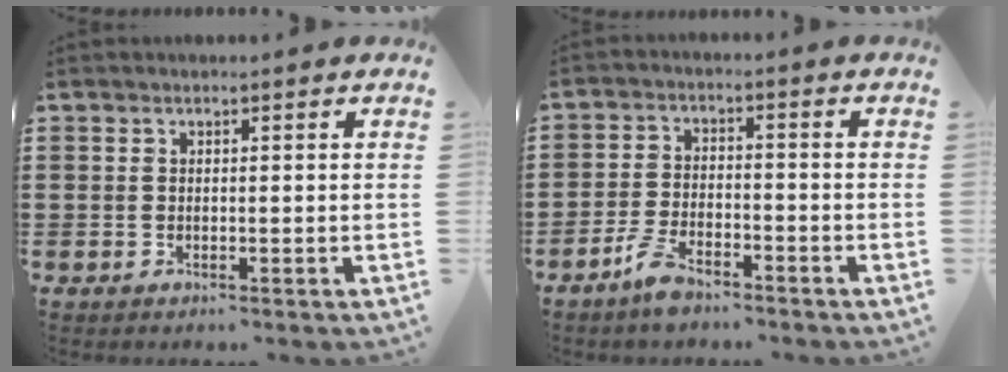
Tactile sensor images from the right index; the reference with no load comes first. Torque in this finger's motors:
{"motor_torque": [0.44, -0.37, 0.11, 0.08]}